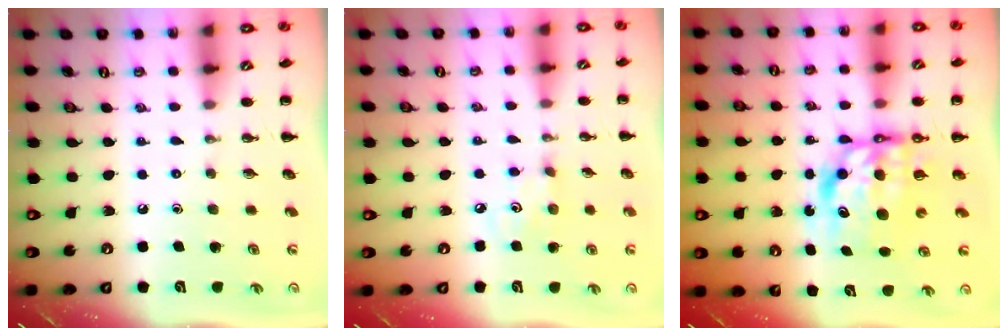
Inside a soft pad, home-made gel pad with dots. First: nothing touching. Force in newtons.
{"total": 3.2, "press": 3.2, "slide": 0.5}
{"total": 9.6, "press": 9.3, "slide": 2.6}